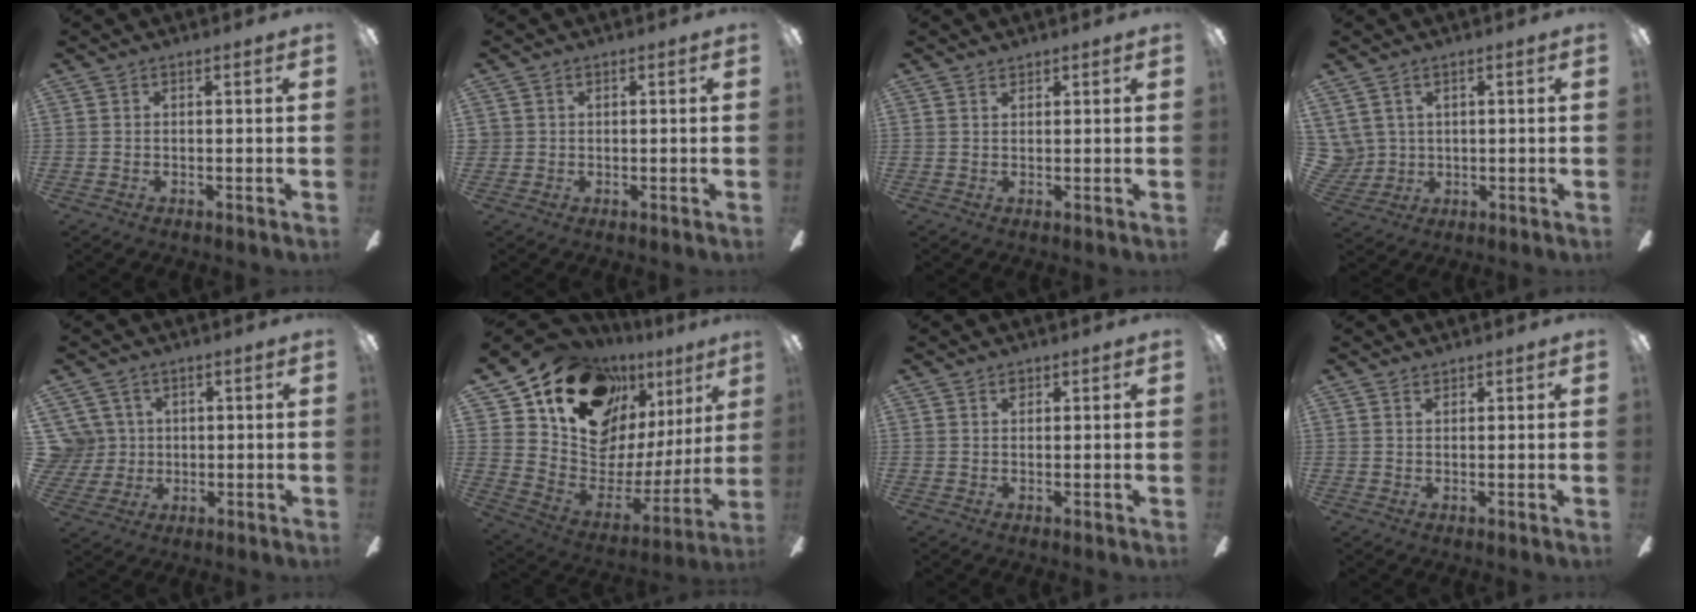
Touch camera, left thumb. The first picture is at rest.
{"total": 1.3, "force": [0.3, 1.3, 0.1], "torque": [-0.003, 0.004, 0.003]}
{"total": 1.1, "force": [0.9, 0.5, 0.3], "torque": [-0.006, 0.000, 0.018]}
{"total": 4.8, "force": [2.1, 4.3, 0.7], "torque": [-0.045, -0.001, 0.041]}
{"total": 7.2, "force": [1.9, 6.9, 0.9], "torque": [-0.044, 0.003, 0.039]}
{"total": 18.2, "force": [13.6, 9.7, 7.3], "torque": [-0.133, -0.106, 0.253]}
{"total": 1.0, "force": [0.7, 0.6, 0.4], "torque": [-0.001, -0.002, 0.010]}
{"total": 0.9, "force": [0.8, 0.4, 0.2], "torque": [-0.006, 0.000, 0.016]}